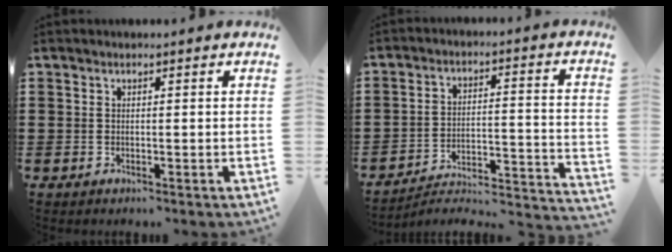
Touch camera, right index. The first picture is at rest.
{"total": 2.8, "force": [-2.5, 0.3, 1.3], "torque": [-0.035, -0.019, -0.062]}